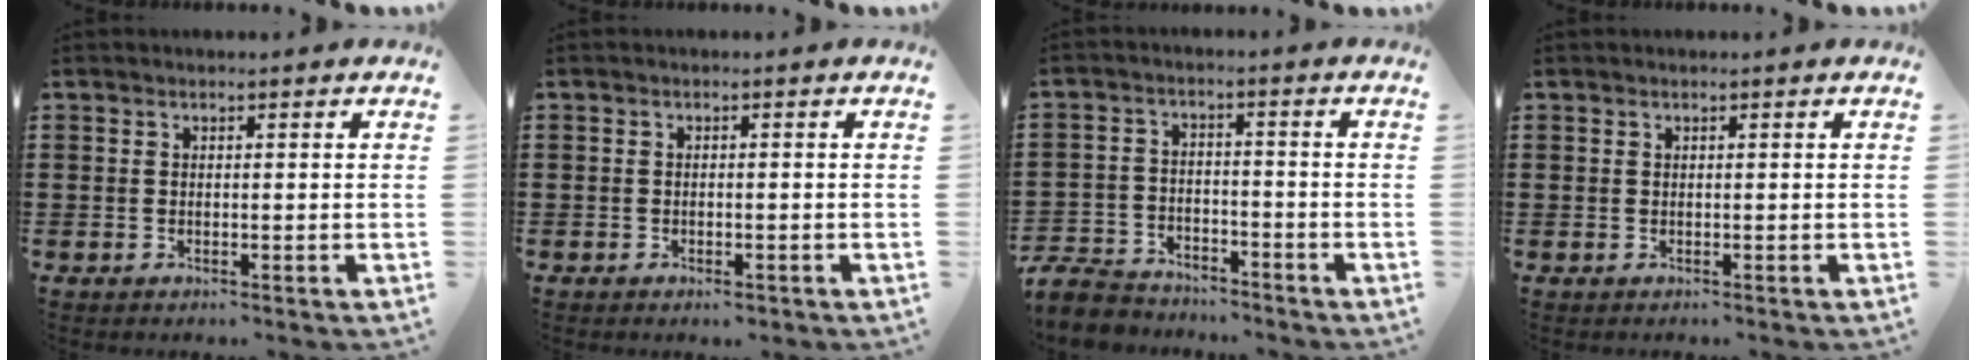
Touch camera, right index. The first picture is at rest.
{"total": 0.8, "force": [-0.7, 0.3, 0.4], "torque": [-0.012, -0.004, -0.012]}
{"total": 5.5, "force": [-5.3, 1.5, 0.7], "torque": [-0.029, 0.006, -0.109]}
{"total": 0.0}